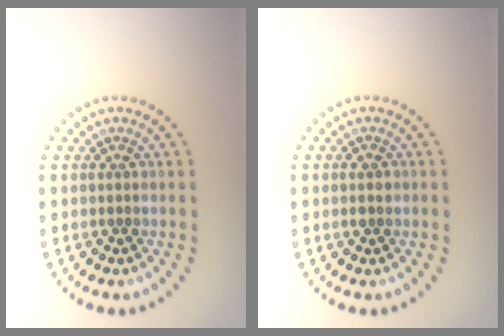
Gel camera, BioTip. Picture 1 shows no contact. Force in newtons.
{"total": 1.6, "press": 1.6, "slide": 0.1}